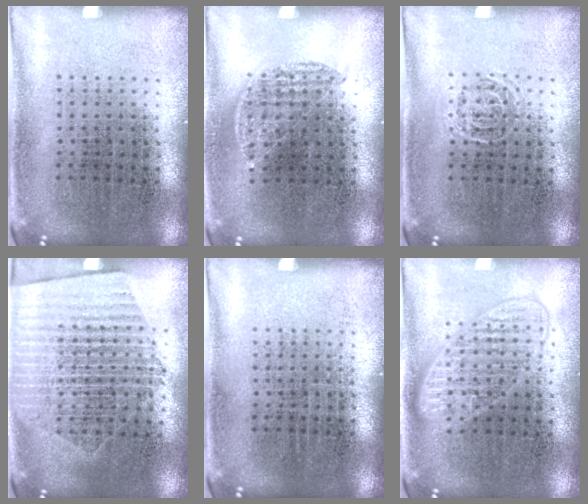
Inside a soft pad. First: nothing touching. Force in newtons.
{"total": 0.7, "press": 0.6, "slide": 0.4}
{"total": 0.5, "press": 0.4, "slide": 0.3}
{"total": 1.7, "press": 1.5, "slide": 0.7}
{"total": 0.0}
{"total": 1.3, "press": 1.3, "slide": 0.3}